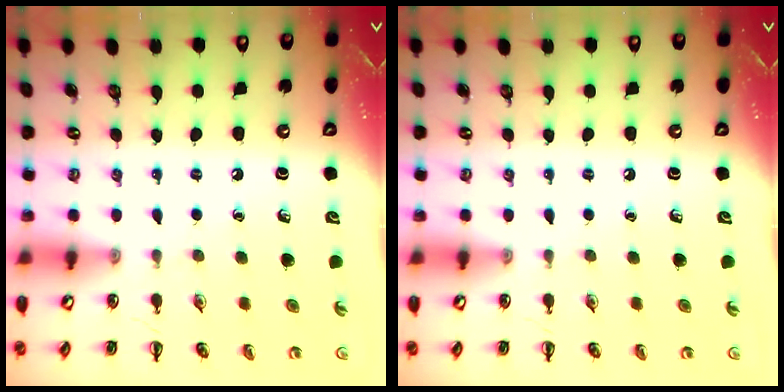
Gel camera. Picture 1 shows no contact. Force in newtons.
{"total": 0.0}